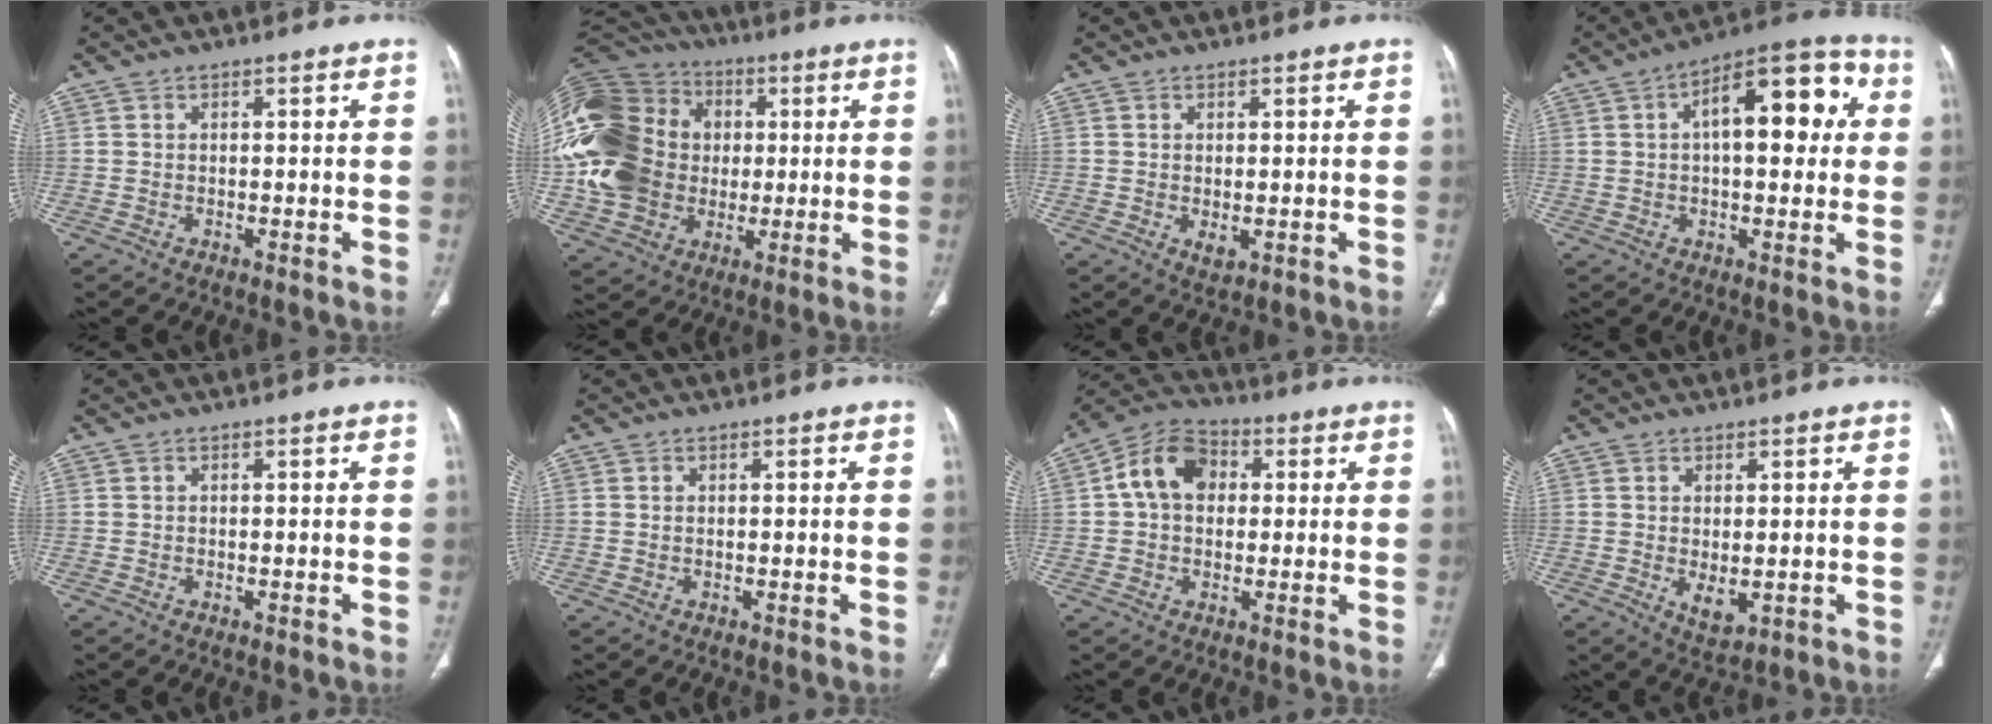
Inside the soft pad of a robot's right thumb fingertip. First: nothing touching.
{"total": 27.3, "force": [1.1, 22.0, 16.1], "torque": [-0.363, 0.037, 0.029]}
{"total": 2.1, "force": [-0.4, 1.2, 1.8], "torque": [-0.027, -0.006, 0.002]}
{"total": 16.4, "force": [3.5, 7.5, 14.1], "torque": [-0.168, 0.030, 0.044]}
{"total": 0.0}
{"total": 0.0}
{"total": 10.5, "force": [1.8, 7.8, 6.7], "torque": [-0.103, 0.024, 0.020]}
{"total": 3.9, "force": [-0.5, 2.1, 3.3], "torque": [-0.048, -0.010, 0.007]}